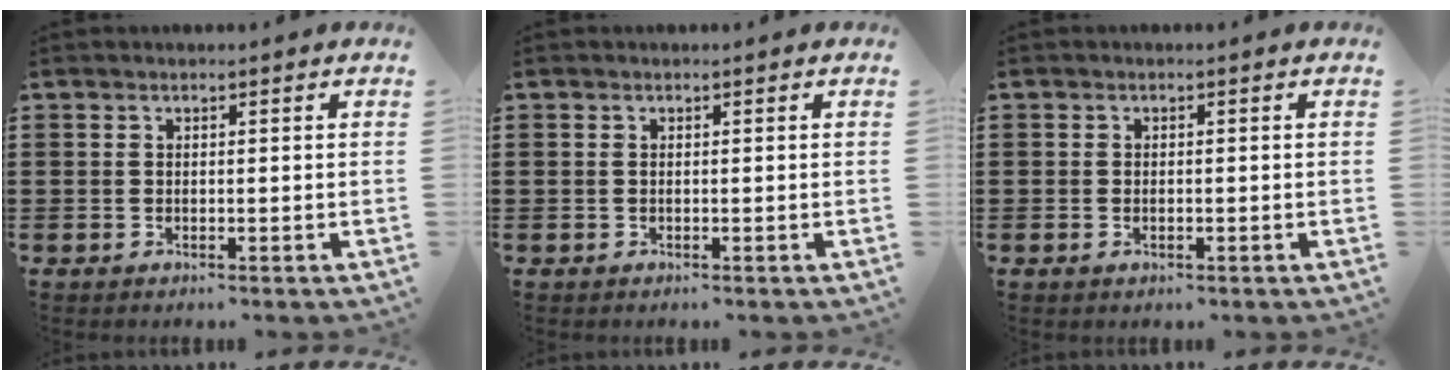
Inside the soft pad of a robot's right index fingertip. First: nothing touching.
{"total": 0.0}
{"total": 0.6, "force": [-0.1, 0.3, 0.5], "torque": [-0.012, -0.003, -0.001]}